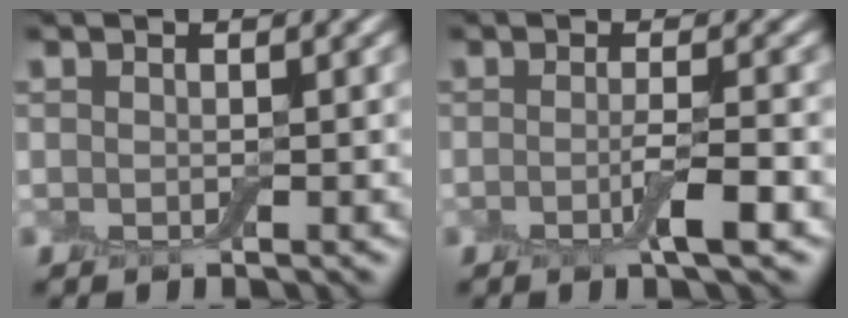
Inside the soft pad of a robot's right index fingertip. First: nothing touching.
{"total": 2.3, "force": [-1.0, 0.2, 2.1], "torque": [-0.036, -0.004, -0.019]}